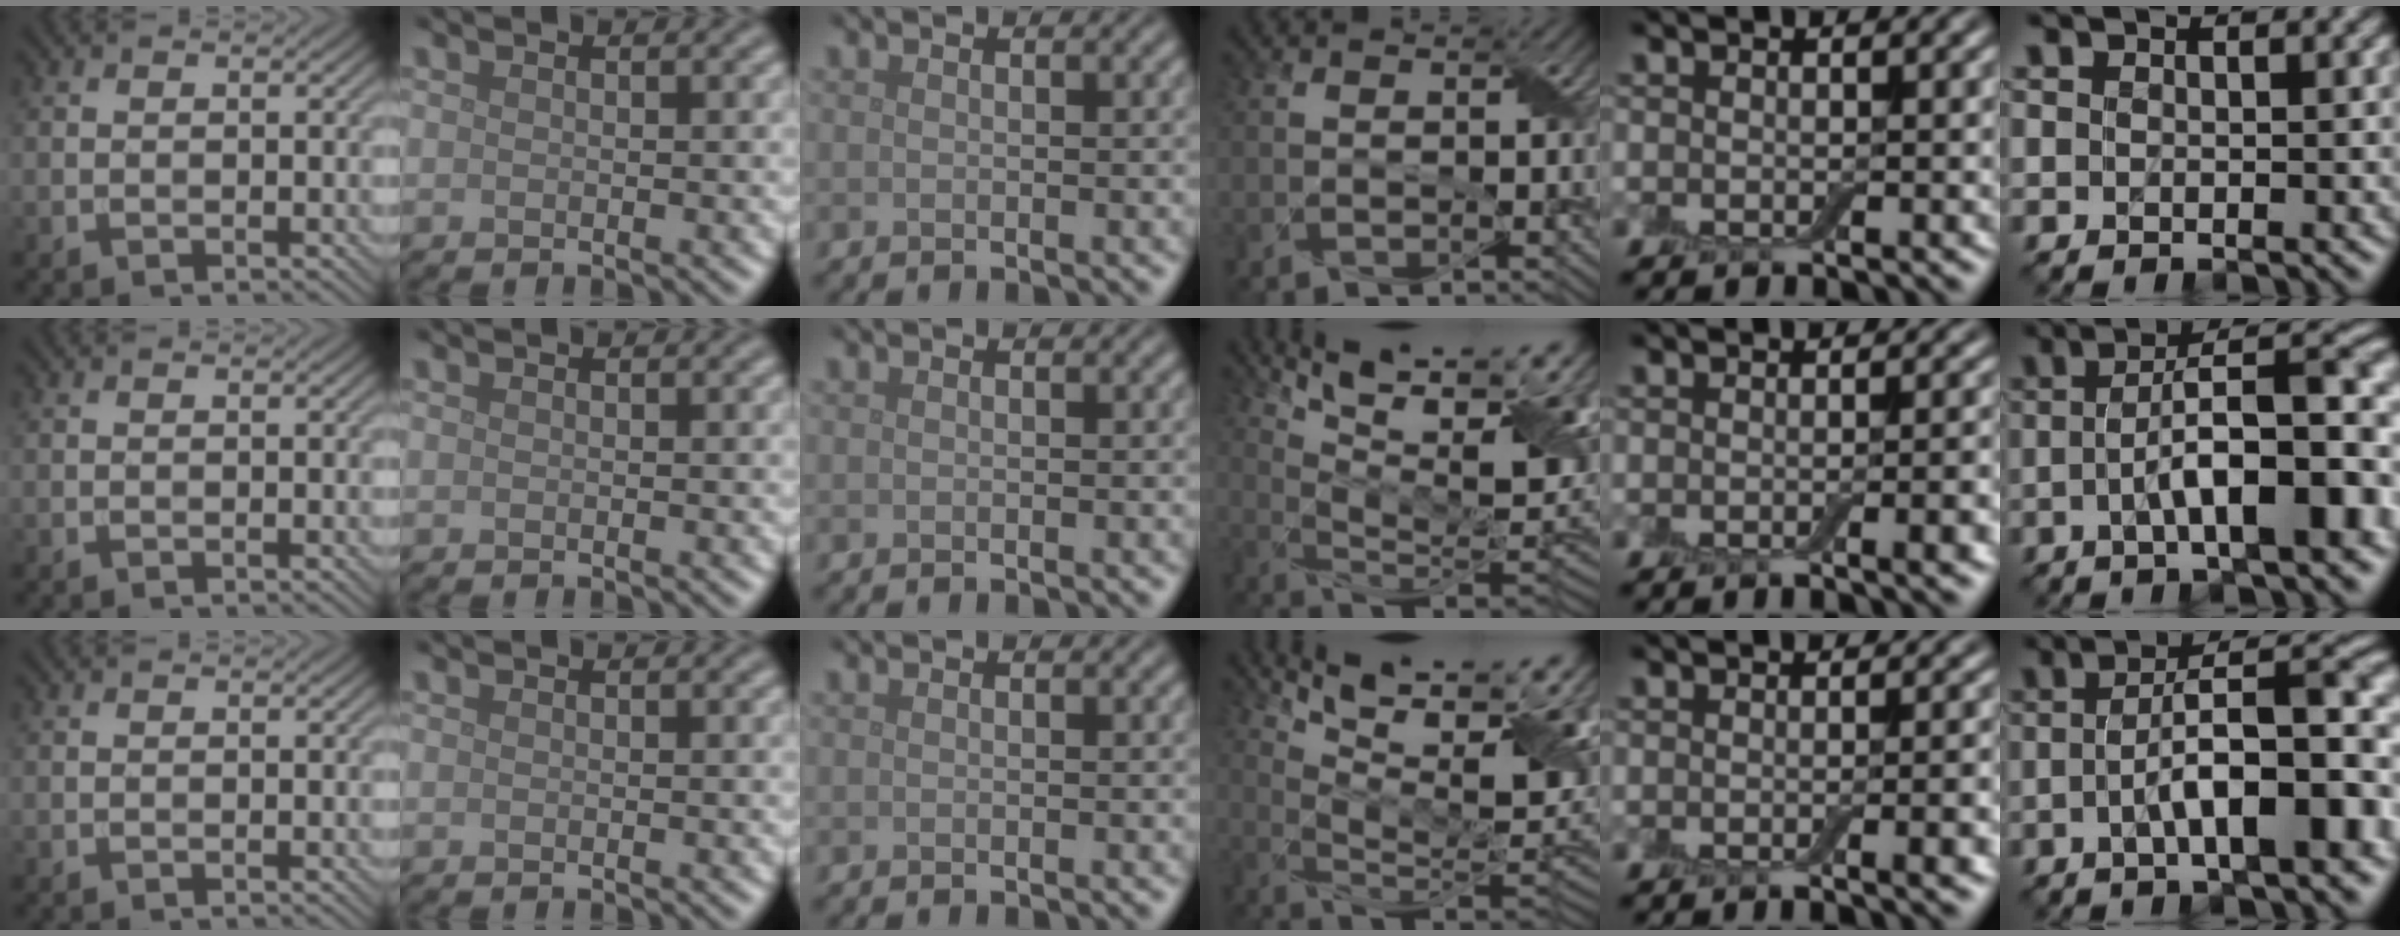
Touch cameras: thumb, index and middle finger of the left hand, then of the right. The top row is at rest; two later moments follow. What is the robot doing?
{"motion": "wrap", "object": "adhesive wrap"}